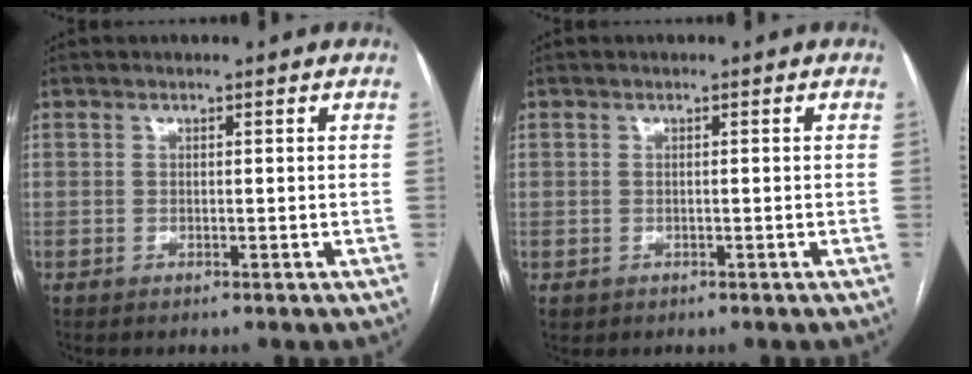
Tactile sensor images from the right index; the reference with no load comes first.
{"total": 1.0, "force": [-0.2, 0.9, 0.1], "torque": [-0.001, 0.005, 0.001]}